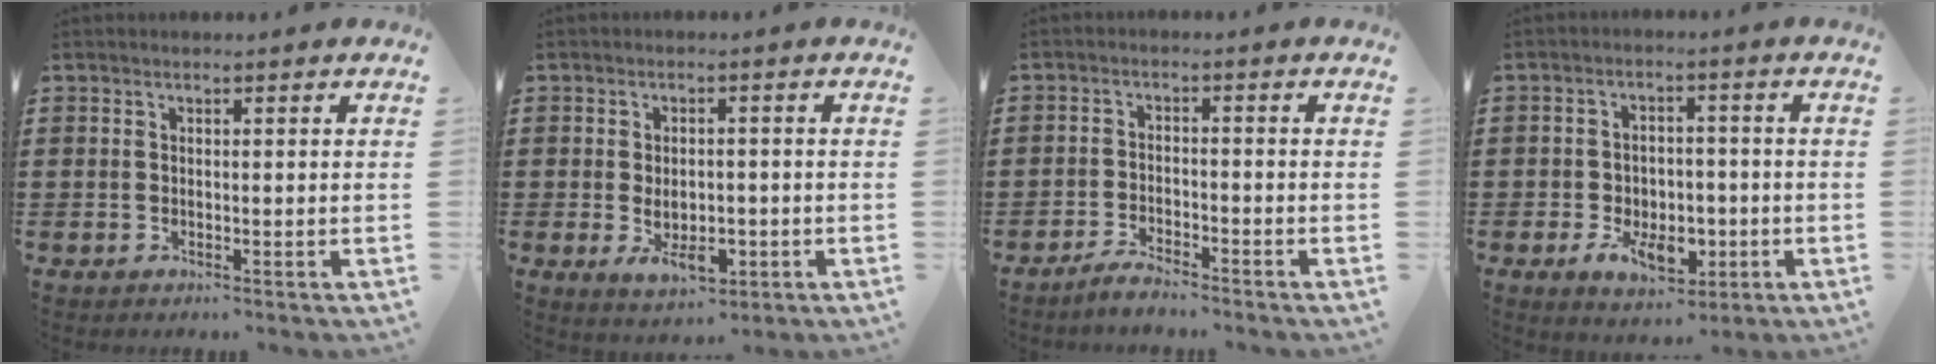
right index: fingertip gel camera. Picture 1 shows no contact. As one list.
[{"total": 5.6, "force": [-1.6, 3.1, 4.3], "torque": [-0.071, -0.003, -0.034]}, {"total": 2.7, "force": [-2.7, 0.1, 0.5], "torque": [-0.013, 0.004, -0.054]}, {"total": 6.7, "force": [-2.5, 4.3, 4.5], "torque": [-0.072, 0.004, -0.048]}]